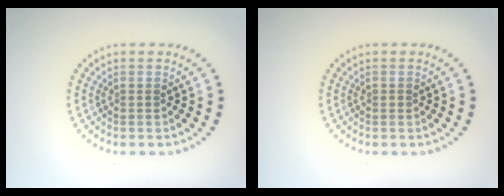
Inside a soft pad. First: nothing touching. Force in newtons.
{"total": 0.5, "press": 0.5, "slide": 0.1}